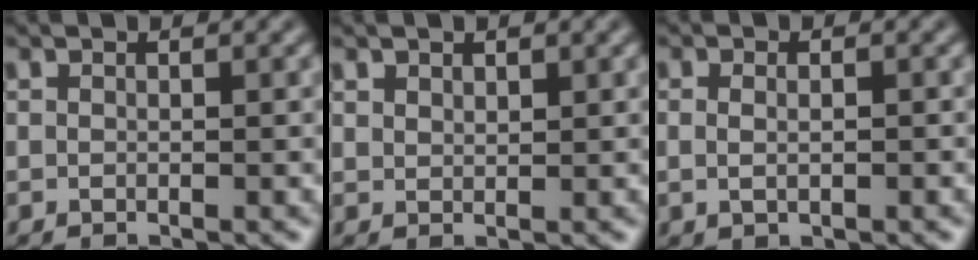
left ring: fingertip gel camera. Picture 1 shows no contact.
{"total": 1.0, "force": [0.9, 0.5, 0.2], "torque": [-0.005, -0.001, 0.018]}
{"total": 1.6, "force": [0.1, 0.8, 1.4], "torque": [-0.023, -0.003, -0.003]}